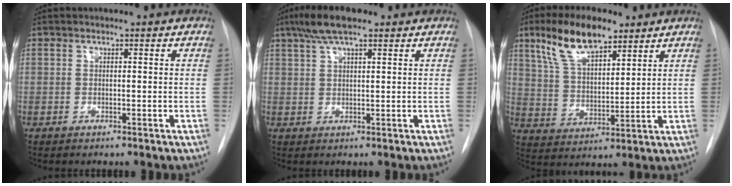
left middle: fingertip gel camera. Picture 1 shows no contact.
{"total": 6.6, "force": [4.5, 1.2, 4.7], "torque": [-0.097, 0.019, 0.081]}
{"total": 11.8, "force": [7.8, 3.9, 7.9], "torque": [-0.158, 0.017, 0.150]}